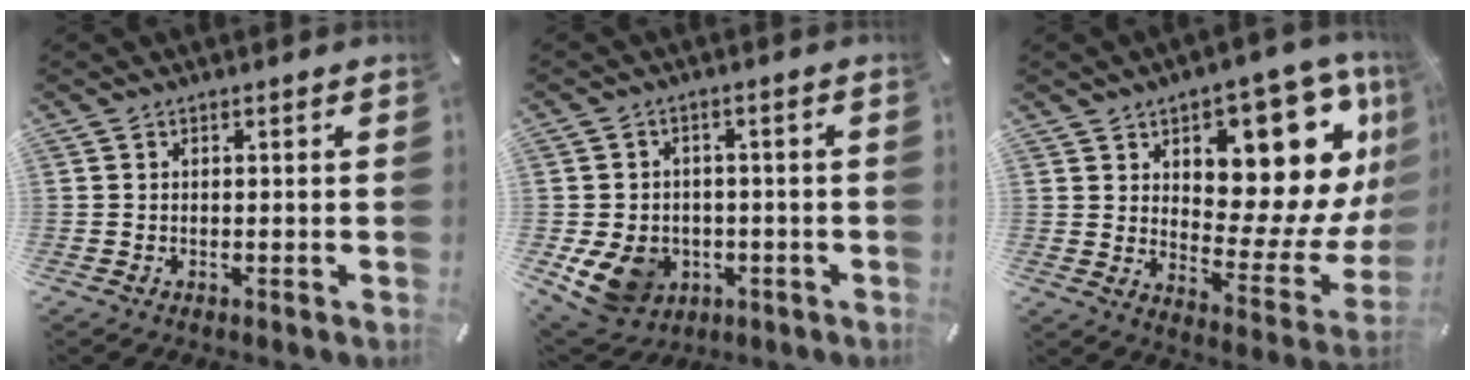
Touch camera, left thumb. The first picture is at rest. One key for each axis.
{"total": 10.2, "fx": -3.5, "fy": 8.6, "fz": 4.3, "tx": -0.091, "ty": 0.018, "tz": -0.058}
{"total": 18.7, "fx": 8.9, "fy": 9.8, "fz": 13.2, "tx": -0.149, "ty": -0.087, "tz": 0.146}